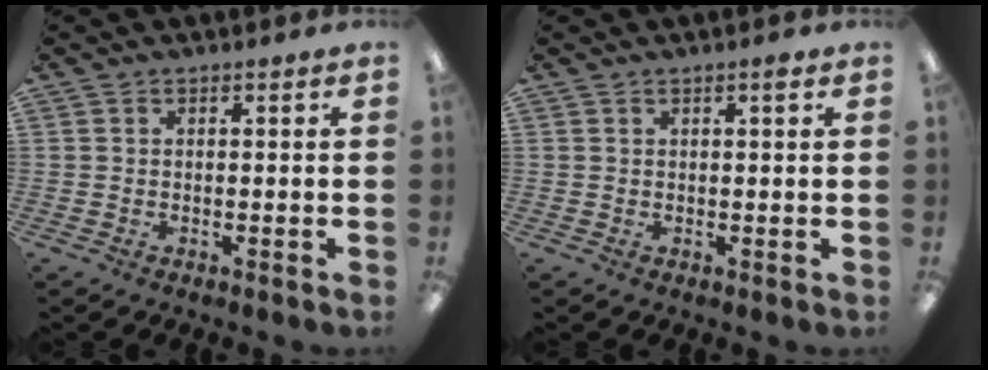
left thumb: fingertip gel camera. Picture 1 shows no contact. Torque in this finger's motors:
{"motor_torque": [-0.19, 0.06, -0.04, -0.21, 0.02]}